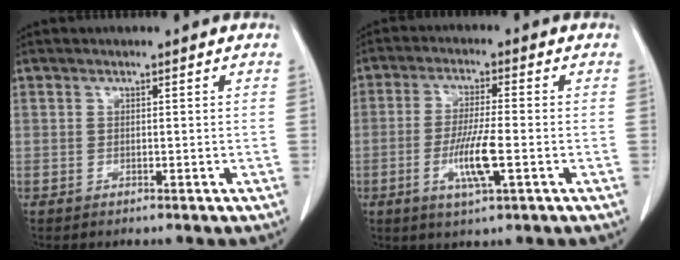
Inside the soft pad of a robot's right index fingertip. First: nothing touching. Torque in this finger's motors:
{"motor_torque": [1.48, -0.32, 0.73, 0.11]}